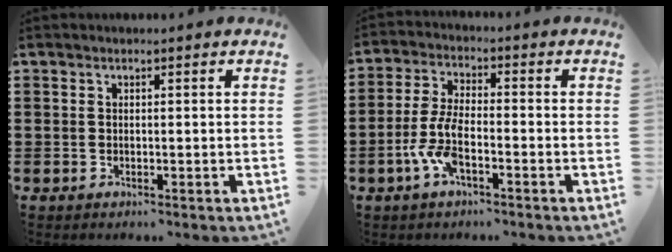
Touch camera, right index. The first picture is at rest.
{"total": 6.9, "force": [-2.7, 2.4, 5.9], "torque": [-0.141, -0.007, -0.057]}